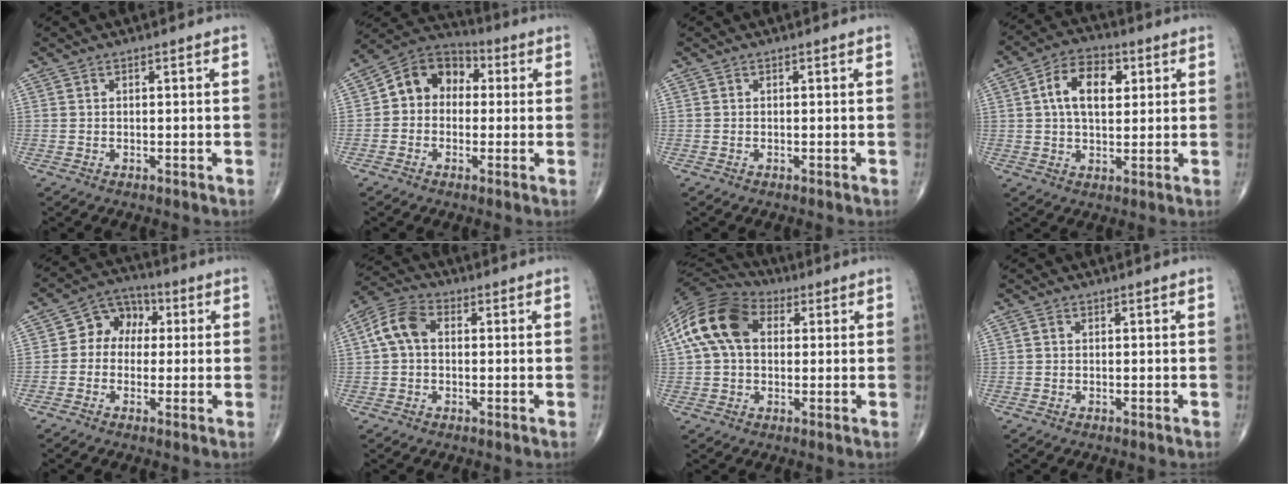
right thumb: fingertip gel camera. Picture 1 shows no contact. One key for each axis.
{"total": 10.5, "fx": 0.8, "fy": 8.4, "fz": 6.2, "tx": -0.071, "ty": 0.036, "tz": -0.004}
{"total": 0.0}
{"total": 10.6, "fx": 2.6, "fy": 6.4, "fz": 8.1, "tx": -0.119, "ty": 0.007, "tz": 0.037}
{"total": 8.1, "fx": 0.8, "fy": 6.5, "fz": 4.8, "tx": -0.042, "ty": 0.026, "tz": 0.000}
{"total": 7.2, "fx": 0.7, "fy": 4.8, "fz": 5.3, "tx": -0.105, "ty": 0.025, "tz": 0.005}
{"total": 15.1, "fx": 3.2, "fy": 10.2, "fz": 10.7, "tx": -0.208, "ty": 0.033, "tz": 0.049}
{"total": 0.6, "fx": 0.0, "fy": 0.5, "fz": 0.3, "tx": -0.004, "ty": 0.001, "tz": -0.002}